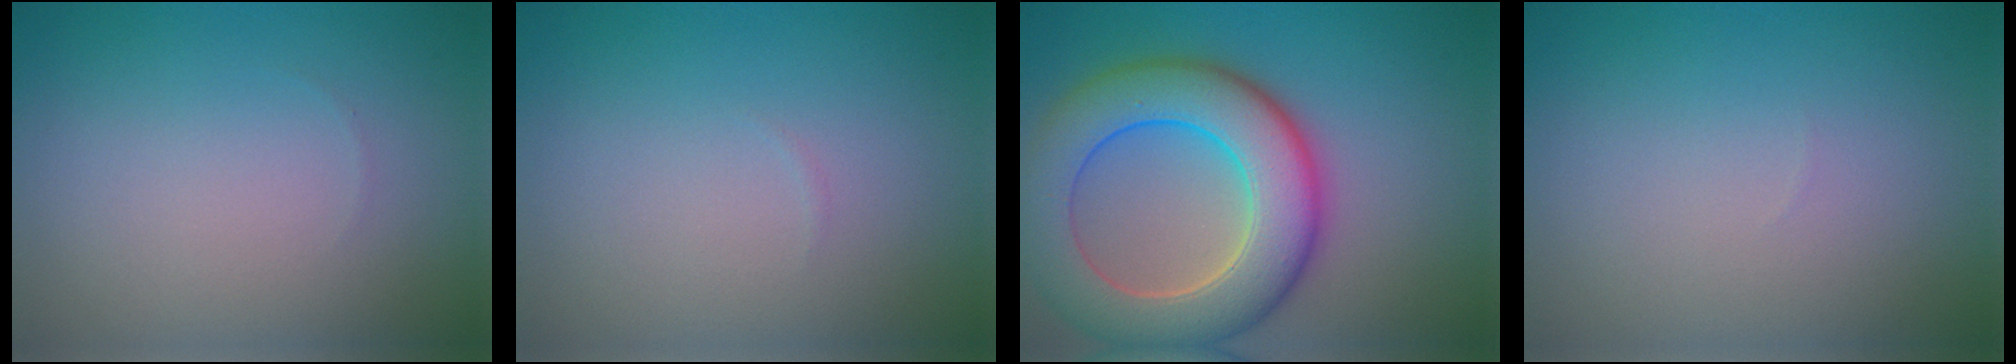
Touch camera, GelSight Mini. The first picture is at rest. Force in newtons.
{"total": 0.0}
{"total": 10.0, "press": 10.0, "slide": 0.6}
{"total": 0.0}